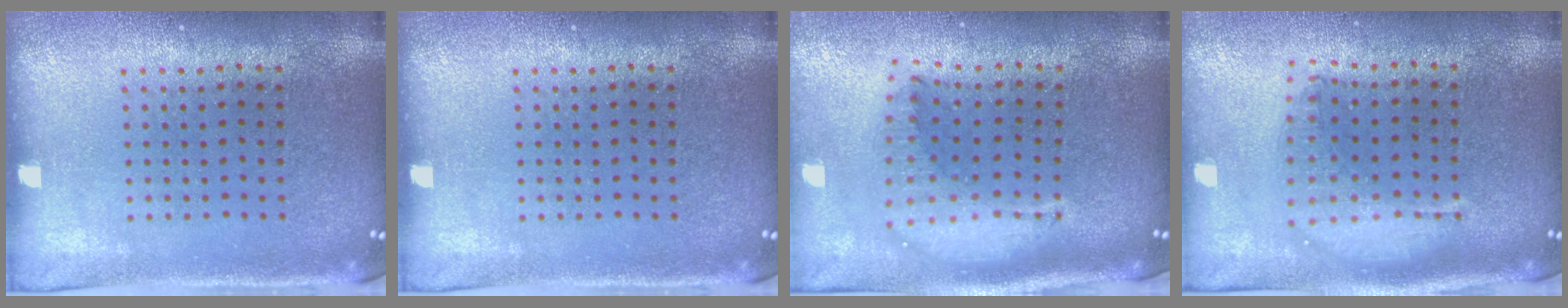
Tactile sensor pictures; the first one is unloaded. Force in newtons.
{"total": 0.0}
{"total": 1.8, "press": 1.5, "slide": 1.0}
{"total": 1.8, "press": 1.5, "slide": 0.9}